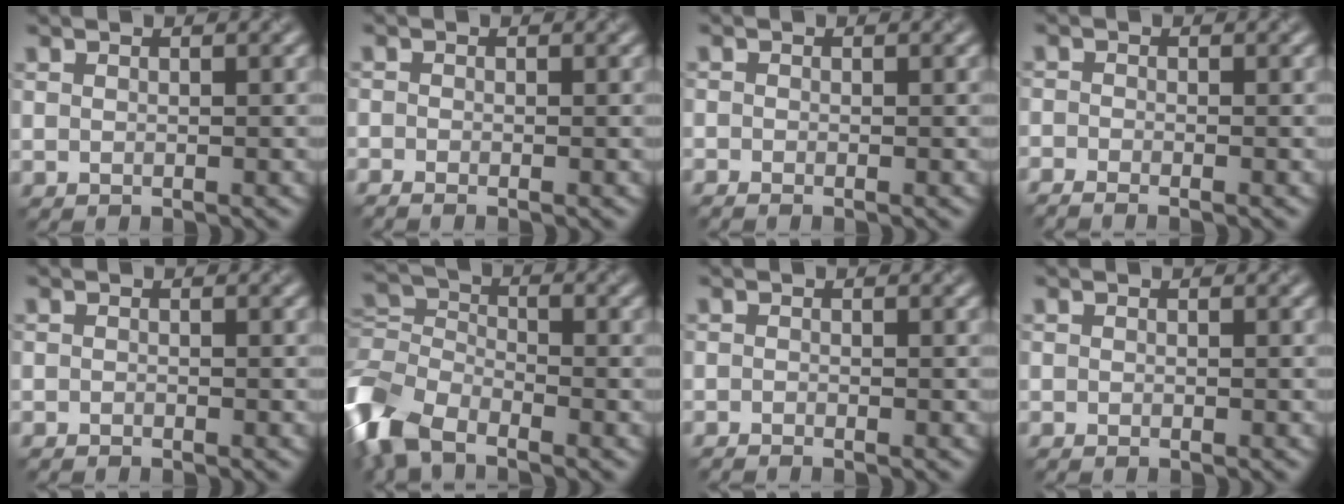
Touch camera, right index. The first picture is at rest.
{"total": 1.2, "force": [-1.0, 0.2, 0.6], "torque": [-0.011, -0.009, -0.023]}
{"total": 0.9, "force": [-0.7, 0.2, 0.4], "torque": [-0.007, -0.007, -0.017]}
{"total": 2.3, "force": [-1.9, 0.5, 1.2], "torque": [-0.027, -0.010, -0.030]}
{"total": 0.8, "force": [-0.8, 0.1, 0.1], "torque": [0.001, -0.004, -0.017]}
{"total": 7.6, "force": [-4.7, 3.8, 4.5], "torque": [-0.097, 0.000, -0.112]}
{"total": 1.2, "force": [-1.1, 0.0, 0.4], "torque": [-0.010, -0.006, -0.024]}
{"total": 0.5, "force": [-0.5, 0.1, 0.2], "torque": [-0.001, -0.004, -0.010]}